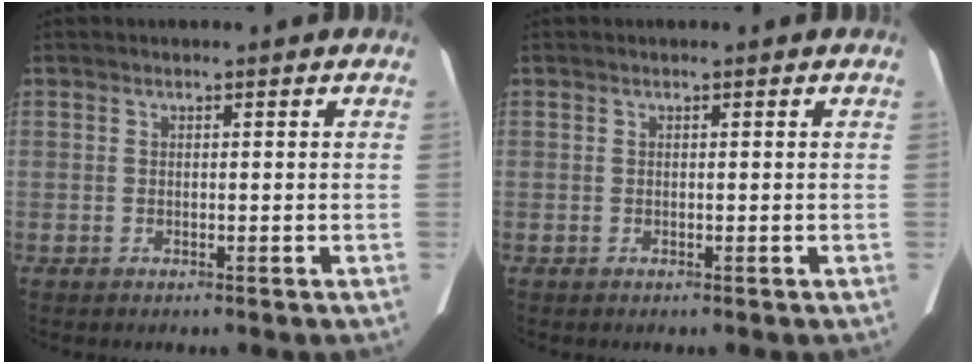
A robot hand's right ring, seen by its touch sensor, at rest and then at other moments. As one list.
[{"total": 0.0}]